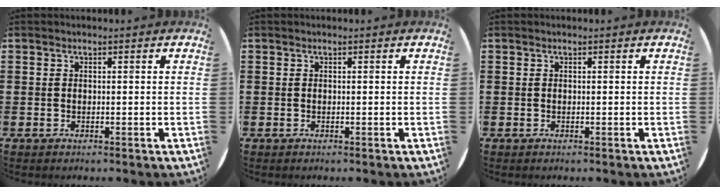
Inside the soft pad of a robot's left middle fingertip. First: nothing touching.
{"total": 0.0}
{"total": 0.0}